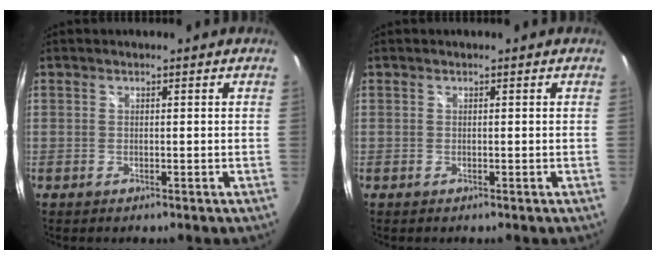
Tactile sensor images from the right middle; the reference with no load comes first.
{"total": 0.0}